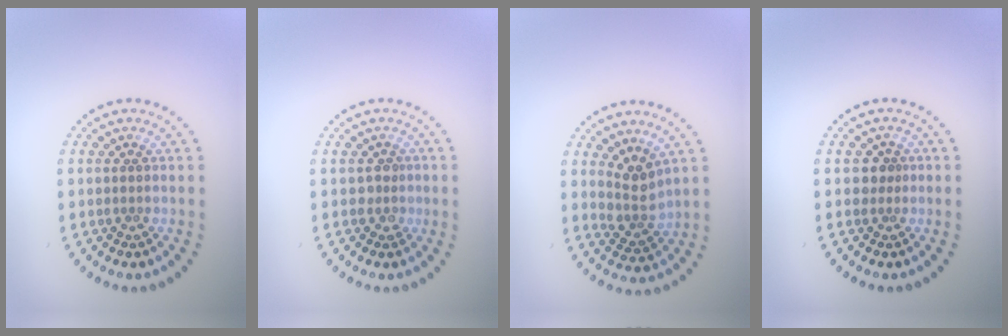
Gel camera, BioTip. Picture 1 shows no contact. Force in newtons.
{"total": 1.3, "press": 1.0, "slide": 0.9}
{"total": 2.9, "press": 2.3, "slide": 1.7}
{"total": 1.5, "press": 1.2, "slide": 0.9}